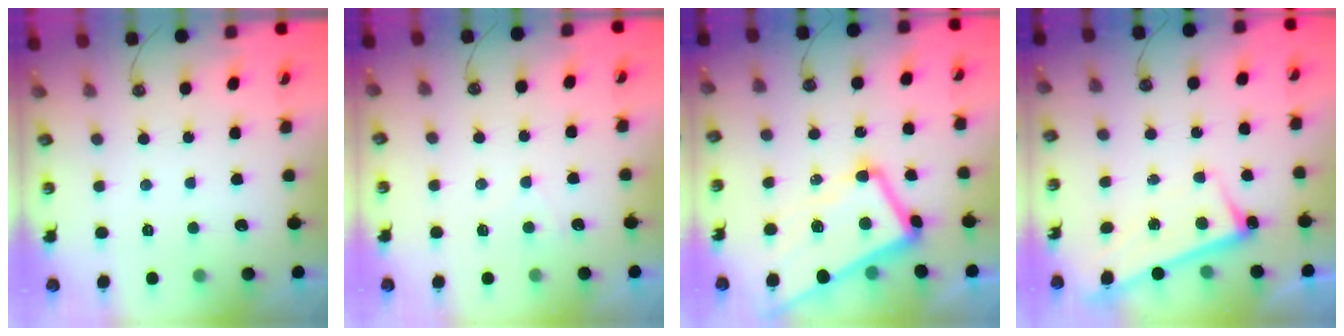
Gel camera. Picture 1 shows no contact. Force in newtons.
{"total": 1.9, "press": 1.9, "slide": 0.3}
{"total": 7.6, "press": 7.5, "slide": 1.5}
{"total": 2.7, "press": 2.6, "slide": 0.5}